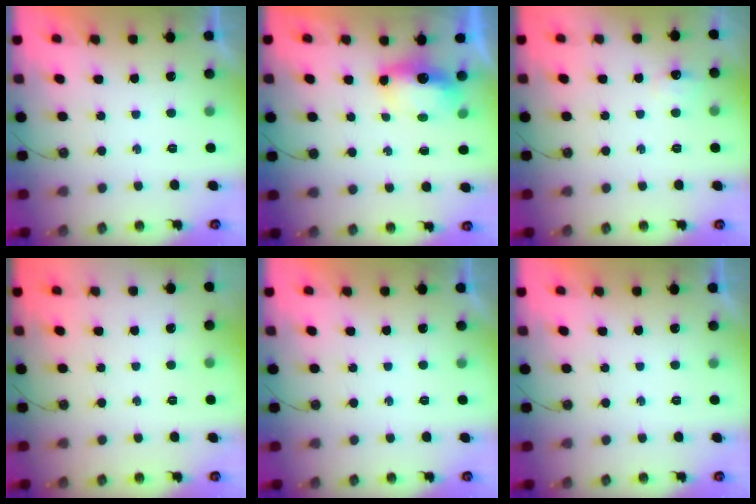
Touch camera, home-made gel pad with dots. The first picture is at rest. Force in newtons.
{"total": 6.2, "press": 6.2, "slide": 0.2}
{"total": 5.0, "press": 4.9, "slide": 0.8}
{"total": 0.0}
{"total": 0.0}
{"total": 0.0}